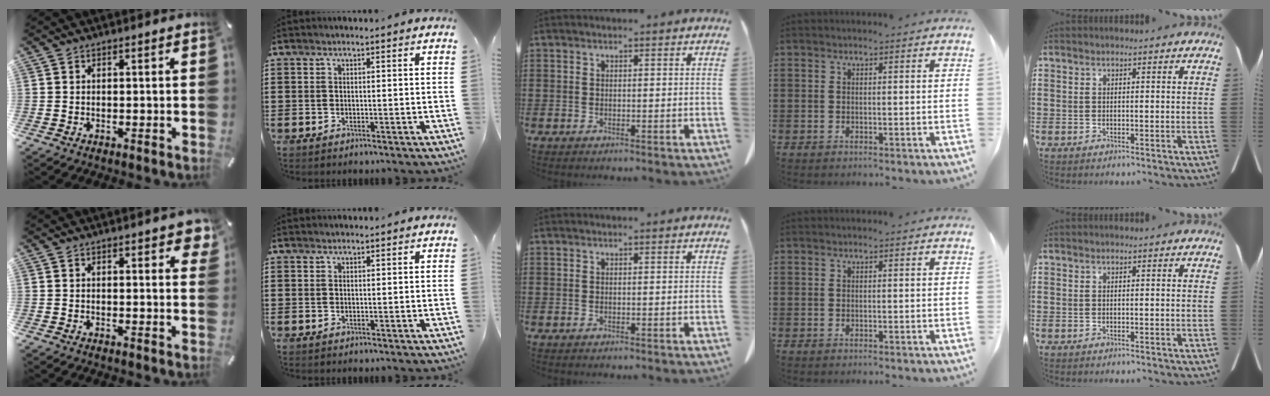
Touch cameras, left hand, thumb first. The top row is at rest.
{"thumb": {"total": 2.8, "force": [1.7, 1.2, 1.9], "torque": [-0.018, -0.006, 0.026]}, "index": {"total": 0.7, "force": [0.7, 0.2, 0.0], "torque": [-0.002, 0.000, 0.014]}}